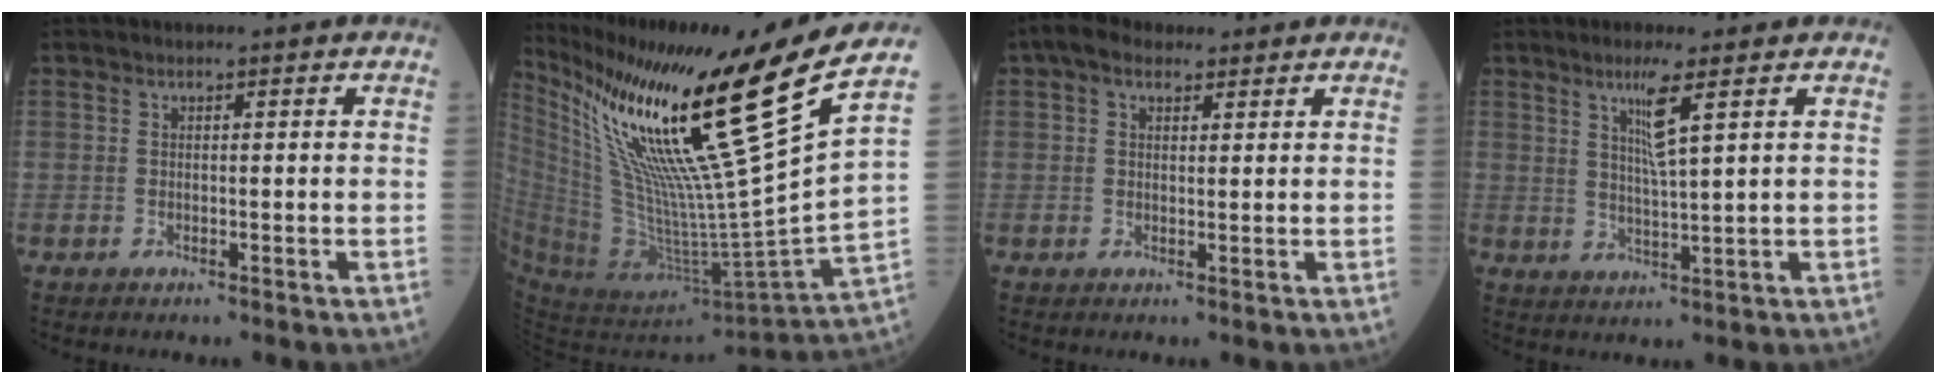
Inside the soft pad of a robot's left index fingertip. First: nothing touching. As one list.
[{"total": 28.3, "force": [17.8, -3.4, 21.8], "torque": [-0.378, -0.059, 0.303]}, {"total": 4.3, "force": [2.8, 2.6, 2.2], "torque": [-0.053, 0.032, 0.054]}, {"total": 5.0, "force": [2.6, -0.2, 4.3], "torque": [-0.083, -0.009, 0.051]}]